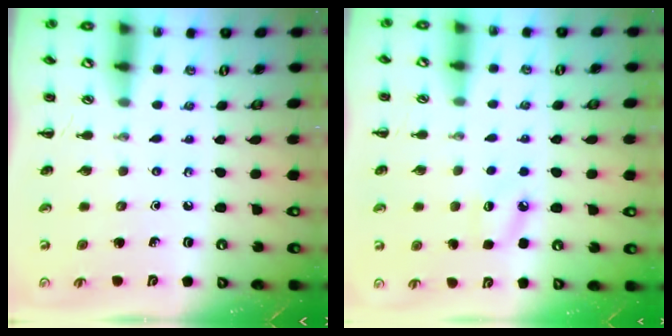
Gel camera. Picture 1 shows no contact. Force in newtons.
{"total": 6.1, "press": 5.8, "slide": 1.8}